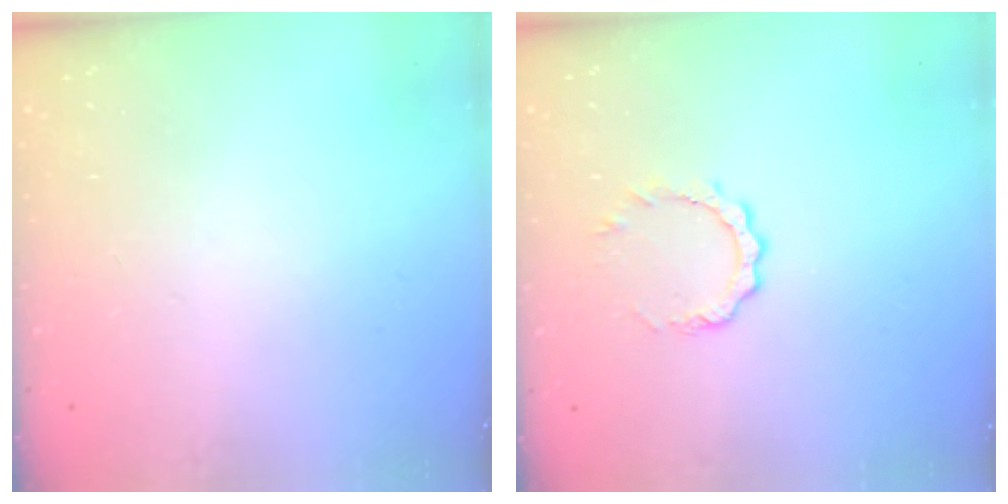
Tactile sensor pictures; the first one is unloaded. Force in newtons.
{"total": 5.9, "press": 5.9, "slide": 0.3}